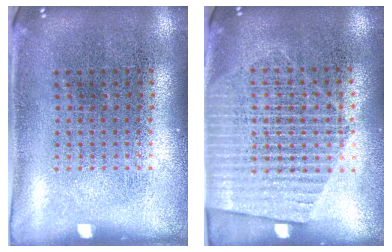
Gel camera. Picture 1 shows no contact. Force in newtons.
{"total": 1.5, "press": 1.3, "slide": 0.7}